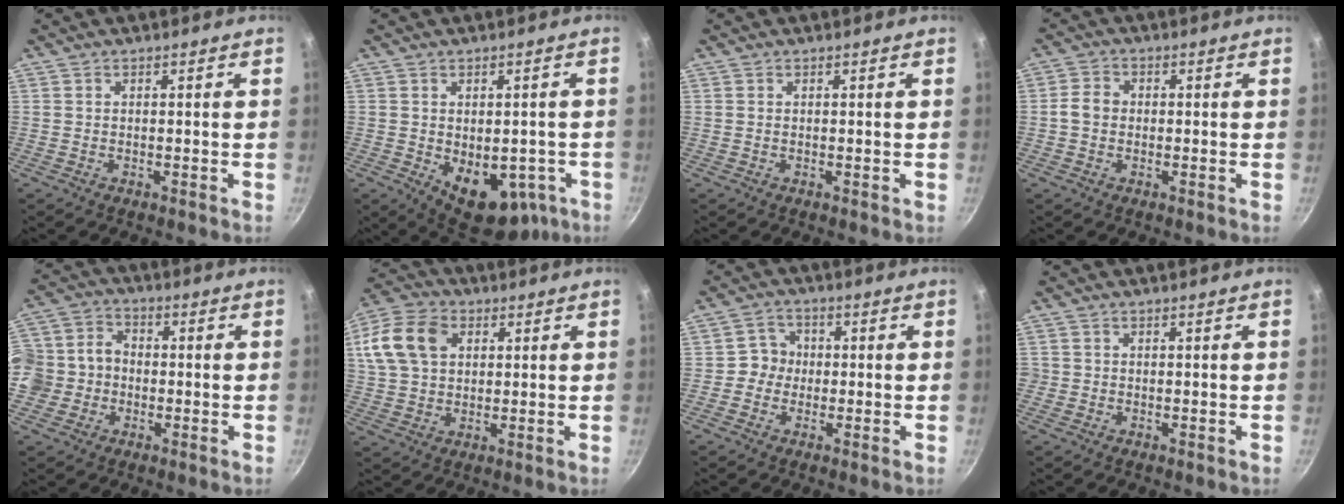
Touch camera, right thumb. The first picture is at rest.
{"total": 13.9, "force": [-4.1, 8.6, 10.1], "torque": [-0.084, -0.004, -0.034]}
{"total": 0.0}
{"total": 3.6, "force": [-0.3, 3.0, 2.0], "torque": [-0.030, 0.012, -0.013]}
{"total": 10.8, "force": [-2.2, 9.5, 4.8], "torque": [-0.064, 0.031, -0.056]}
{"total": 15.1, "force": [4.3, 11.0, 9.4], "torque": [-0.185, 0.016, 0.070]}
{"total": 4.2, "force": [-0.4, 4.1, 1.1], "torque": [0.015, 0.012, -0.018]}
{"total": 1.0, "force": [-0.3, 1.0, 0.1], "torque": [0.001, 0.003, -0.006]}